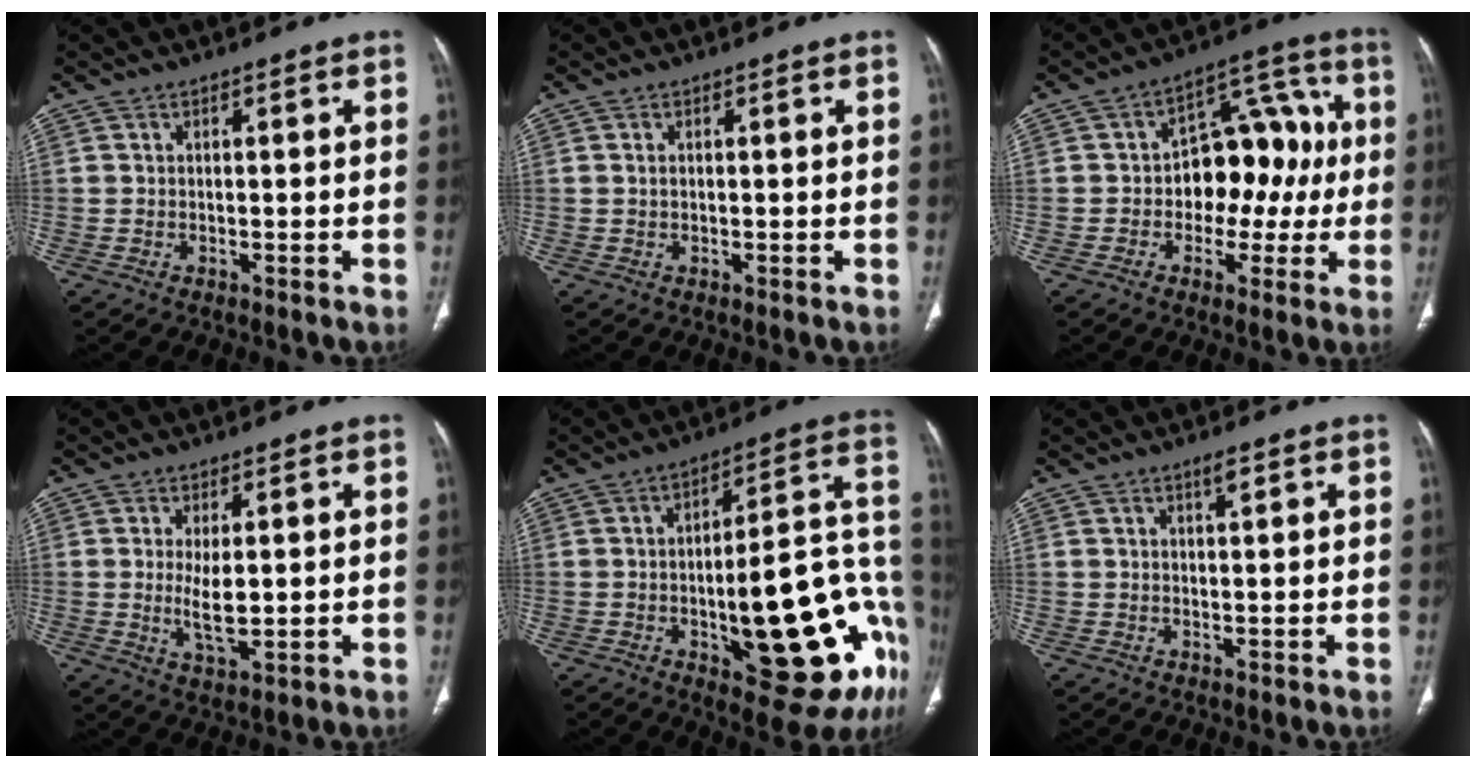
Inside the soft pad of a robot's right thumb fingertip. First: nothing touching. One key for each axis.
{"total": 0.6, "fx": 0.1, "fy": 0.4, "fz": 0.5, "tx": -0.012, "ty": 0.002, "tz": 0.004}
{"total": 14.1, "fx": -0.6, "fy": 9.6, "fz": 10.3, "tx": -0.088, "ty": 0.051, "tz": -0.012}
{"total": 6.0, "fx": 0.3, "fy": 2.5, "fz": 5.4, "tx": -0.097, "ty": -0.015, "tz": 0.010}
{"total": 27.3, "fx": -7.3, "fy": 9.3, "fz": 24.6, "tx": -0.263, "ty": 0.026, "tz": -0.084}
{"total": 1.6, "fx": 1.0, "fy": 0.3, "fz": 1.3, "tx": -0.018, "ty": -0.006, "tz": 0.015}